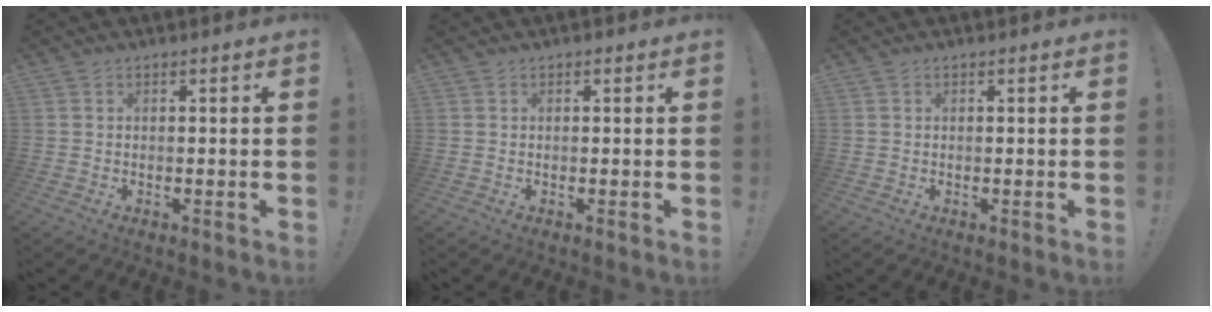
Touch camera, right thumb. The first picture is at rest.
{"total": 0.0}
{"total": 0.0}